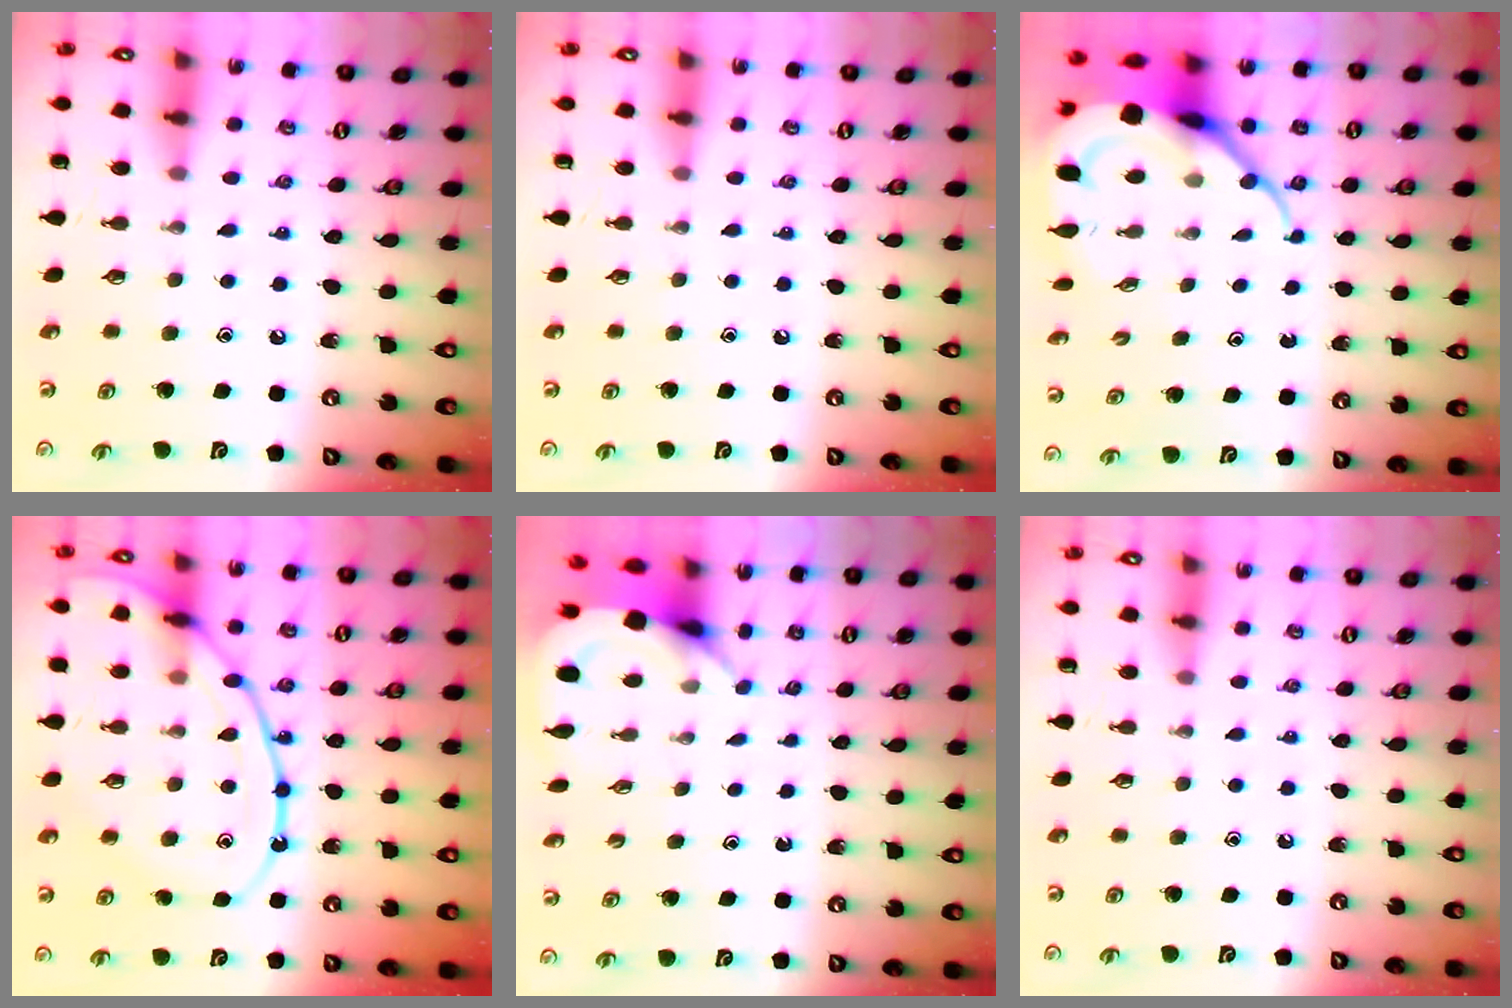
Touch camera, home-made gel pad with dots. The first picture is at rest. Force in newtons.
{"total": 0.0}
{"total": 11.2, "press": 11.1, "slide": 1.2}
{"total": 16.8, "press": 16.8, "slide": 1.5}
{"total": 3.9, "press": 3.9, "slide": 0.3}
{"total": 0.0}